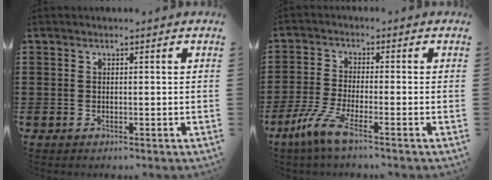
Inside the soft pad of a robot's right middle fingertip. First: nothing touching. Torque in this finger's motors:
{"motor_torque": [1.94, -0.19, 0.50, 0.13]}